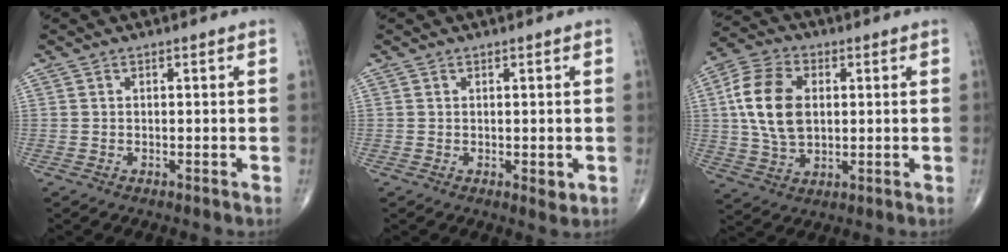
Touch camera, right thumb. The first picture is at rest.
{"total": 1.7, "force": [-0.2, 0.8, 1.5], "torque": [-0.018, -0.006, -0.001]}
{"total": 13.1, "force": [1.8, 8.4, 9.8], "torque": [-0.185, 0.006, 0.032]}